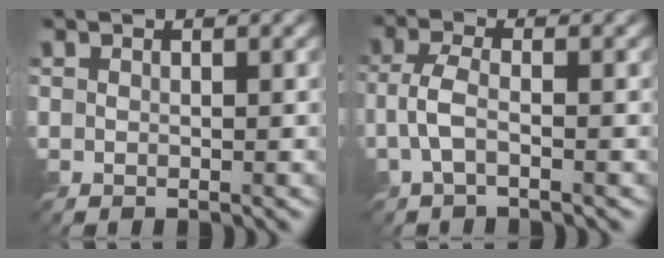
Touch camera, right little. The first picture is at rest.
{"total": 3.0, "force": [-1.2, 1.1, 2.5], "torque": [-0.060, 0.002, -0.029]}